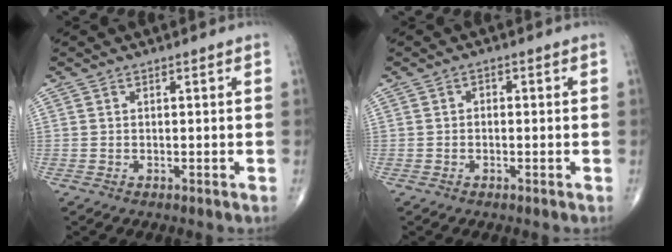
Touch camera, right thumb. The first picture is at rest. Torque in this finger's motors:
{"motor_torque": [-0.33, 0.15, -0.13, -0.13, 0.05]}